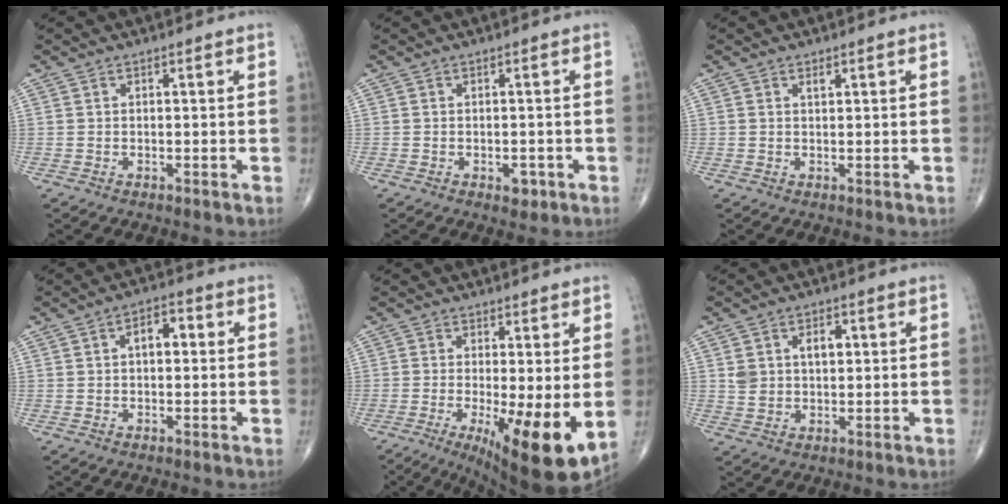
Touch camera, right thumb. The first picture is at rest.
{"total": 2.2, "force": [-0.9, 1.3, 1.5], "torque": [-0.011, 0.001, -0.010]}
{"total": 0.9, "force": [0.5, 0.4, 0.6], "torque": [-0.007, -0.003, 0.009]}
{"total": 4.8, "force": [0.8, 2.7, 3.8], "torque": [-0.049, 0.014, 0.006]}
{"total": 12.8, "force": [-2.6, 3.0, 12.1], "torque": [-0.186, -0.028, -0.031]}
{"total": 5.8, "force": [1.5, 3.9, 3.9], "torque": [-0.052, -0.001, 0.030]}